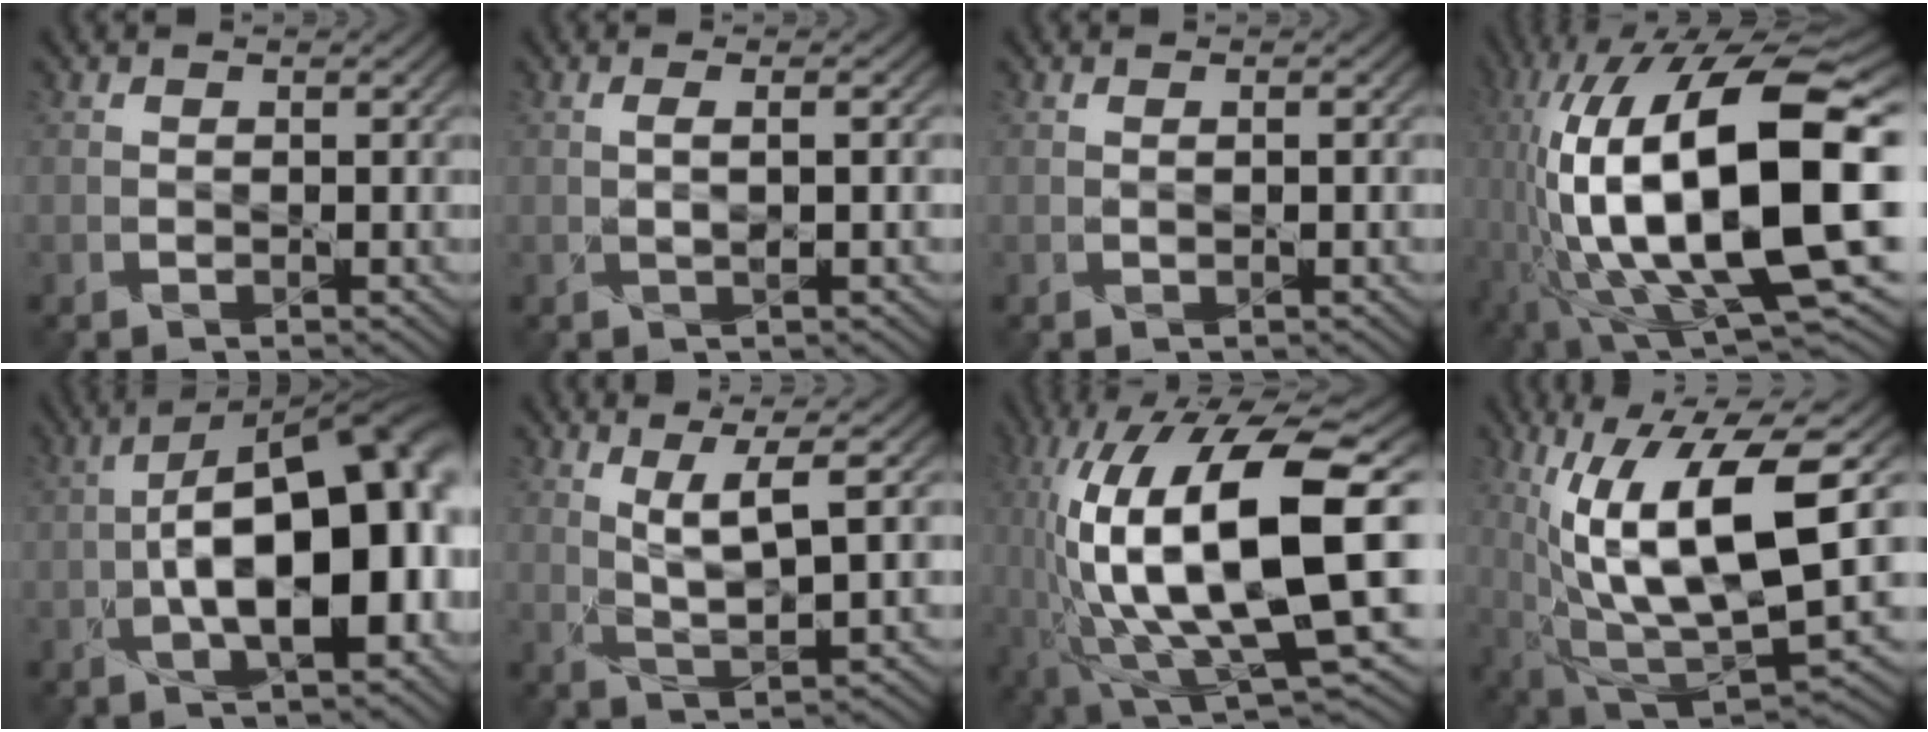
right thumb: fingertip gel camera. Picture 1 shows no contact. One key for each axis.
{"total": 1.5, "fx": 0.3, "fy": -0.2, "fz": 1.5, "tx": -0.034, "ty": 0.006, "tz": 0.004}
{"total": 0.5, "fx": 0.2, "fy": -0.3, "fz": 0.4, "tx": -0.009, "ty": 0.003, "tz": 0.004}
{"total": 20.7, "fx": -1.1, "fy": 6.7, "fz": 19.6, "tx": -0.355, "ty": -0.005, "tz": -0.024}
{"total": 19.0, "fx": -2.3, "fy": 8.8, "fz": 16.6, "tx": -0.224, "ty": 0.003, "tz": -0.038}
{"total": 4.6, "fx": 2.1, "fy": 0.2, "fz": 4.1, "tx": -0.092, "ty": 0.005, "tz": 0.046}
{"total": 18.1, "fx": 0.4, "fy": 5.4, "fz": 17.3, "tx": -0.330, "ty": 0.010, "tz": 0.012}
{"total": 15.0, "fx": 3.6, "fy": 4.7, "fz": 13.8, "tx": -0.270, "ty": 0.005, "tz": 0.067}